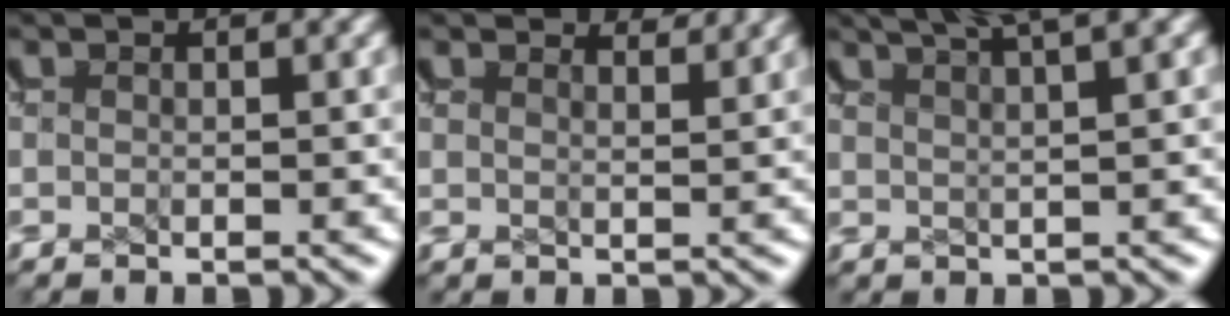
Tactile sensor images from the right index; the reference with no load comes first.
{"total": 2.4, "force": [2.3, -0.6, -0.1], "torque": [0.000, -0.002, 0.041]}
{"total": 4.8, "force": [4.2, 0.5, 2.2], "torque": [-0.018, 0.019, 0.063]}